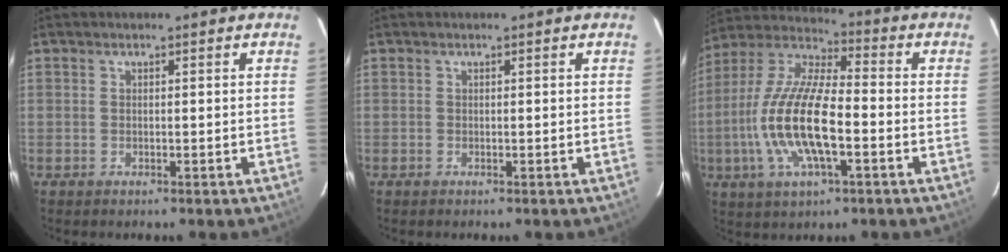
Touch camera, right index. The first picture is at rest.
{"total": 0.0}
{"total": 16.9, "force": [-4.2, 5.4, 15.4], "torque": [-0.315, -0.005, -0.085]}